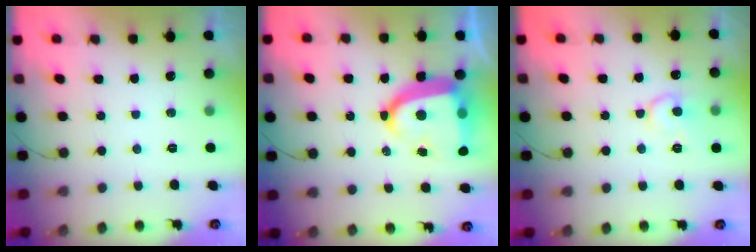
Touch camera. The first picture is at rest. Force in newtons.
{"total": 17.2, "press": 17.1, "slide": 1.7}
{"total": 9.3, "press": 9.2, "slide": 0.8}